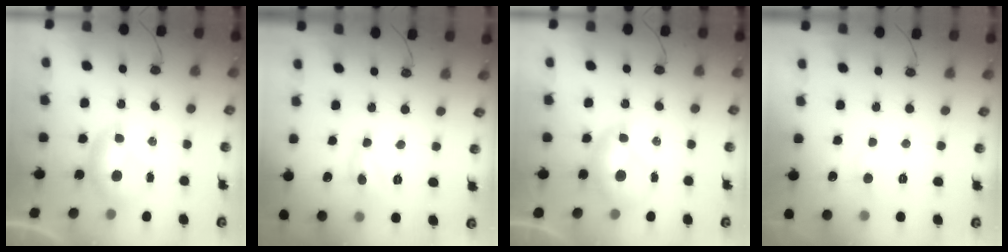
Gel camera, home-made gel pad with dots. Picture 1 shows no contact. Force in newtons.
{"total": 2.2, "press": 2.2, "slide": 0.3}
{"total": 1.6, "press": 1.6, "slide": 0.2}
{"total": 1.1, "press": 1.0, "slide": 0.4}